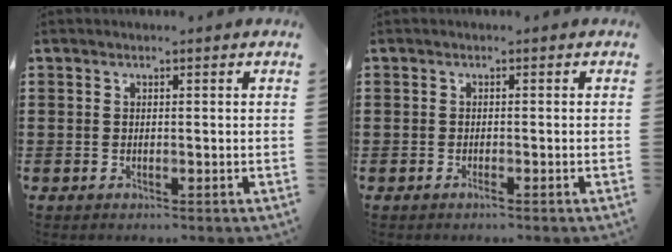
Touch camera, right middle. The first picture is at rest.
{"total": 0.6, "force": [-0.4, 0.0, 0.5], "torque": [-0.010, -0.003, -0.007]}